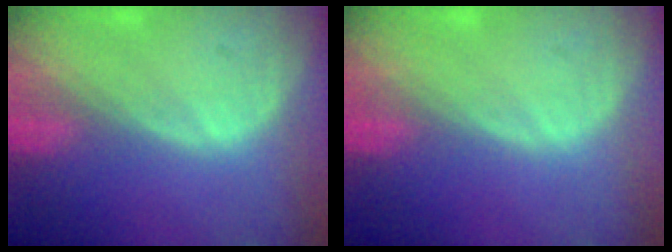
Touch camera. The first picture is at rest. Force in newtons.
{"total": 0.0}